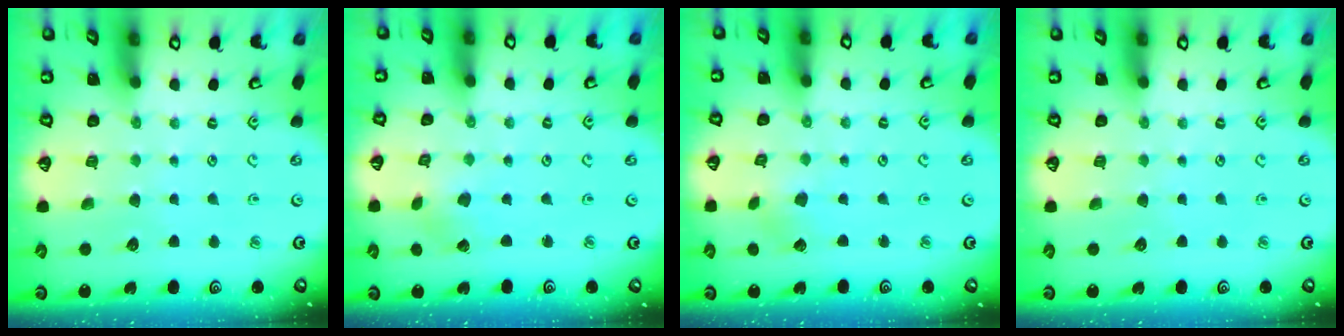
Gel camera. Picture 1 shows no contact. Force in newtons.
{"total": 0.6, "press": 0.6, "slide": 0.2}
{"total": 1.6, "press": 1.6, "slide": 0.2}
{"total": 0.0}